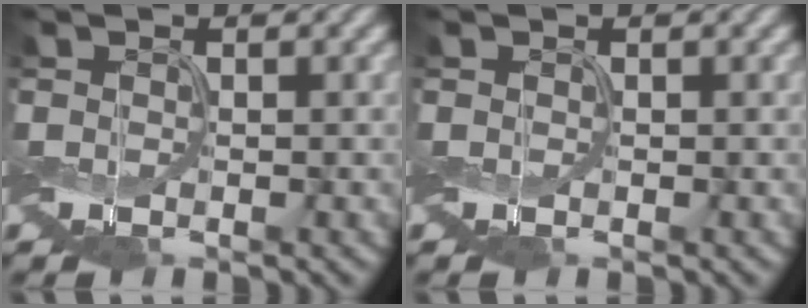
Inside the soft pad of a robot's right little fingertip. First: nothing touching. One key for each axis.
{"total": 0.0}